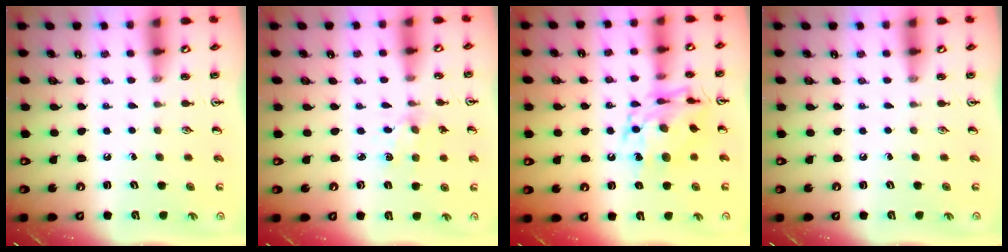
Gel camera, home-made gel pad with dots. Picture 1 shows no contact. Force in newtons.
{"total": 2.7, "press": 2.7, "slide": 0.4}
{"total": 12.9, "press": 12.9, "slide": 1.0}
{"total": 0.0}